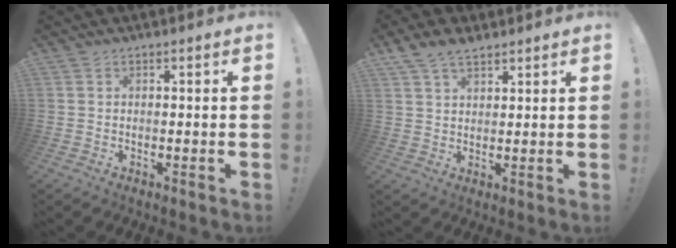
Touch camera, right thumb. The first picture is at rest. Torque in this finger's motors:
{"motor_torque": [-0.62, 1.47, 0.38, 0.26, 0.14]}